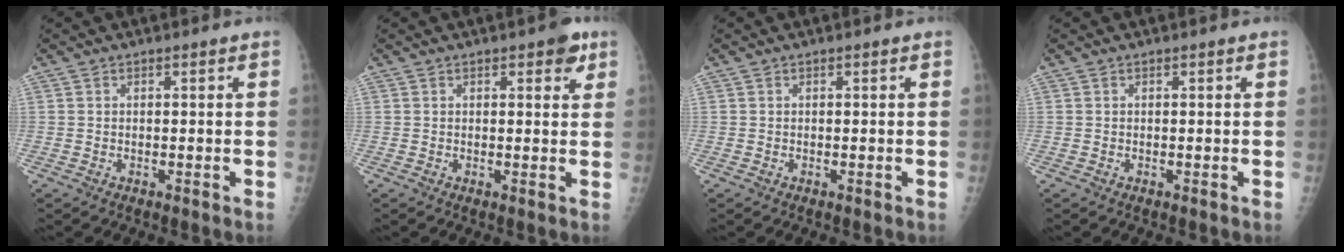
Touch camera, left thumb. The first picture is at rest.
{"total": 3.5, "force": [1.8, 1.5, 2.5], "torque": [-0.014, -0.004, 0.018]}
{"total": 0.0}
{"total": 0.0}